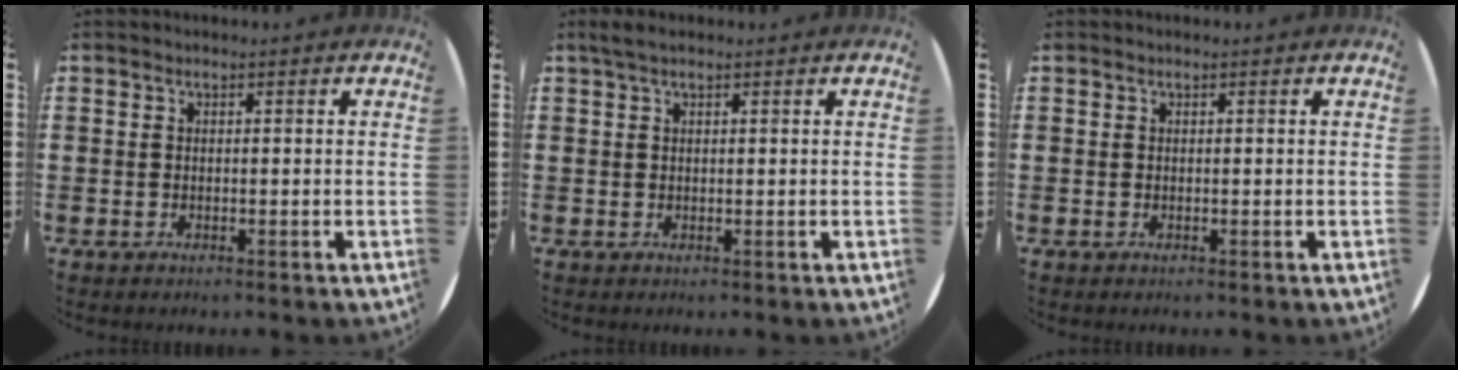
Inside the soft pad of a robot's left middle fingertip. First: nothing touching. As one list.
[{"total": 1.4, "force": [1.1, 0.3, 0.8], "torque": [-0.016, 0.003, 0.018]}, {"total": 0.0}]